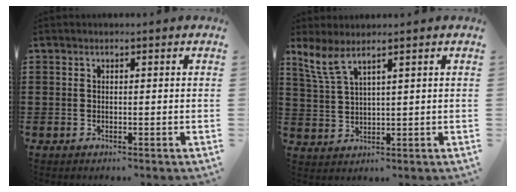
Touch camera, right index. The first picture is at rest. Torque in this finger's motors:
{"motor_torque": [1.00, 1.15, 0.08, 0.07]}